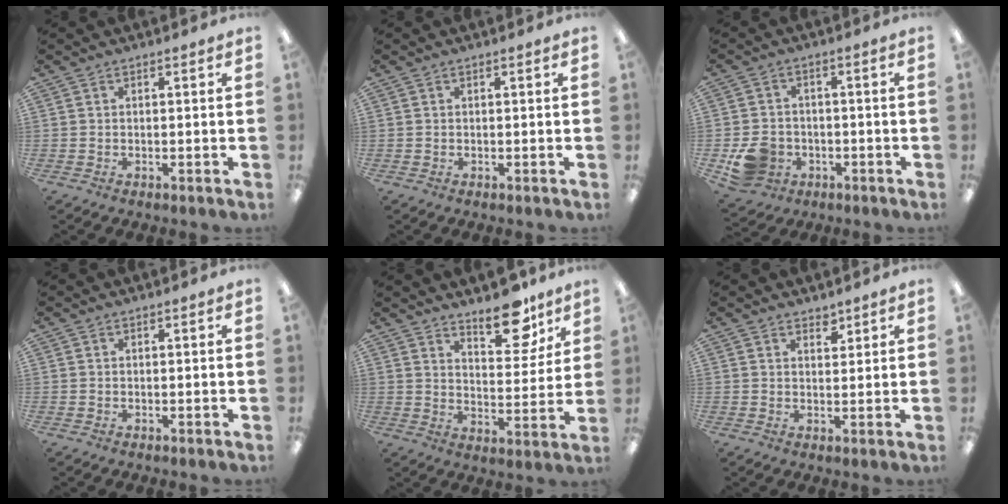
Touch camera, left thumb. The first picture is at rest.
{"total": 0.0}
{"total": 7.7, "force": [-2.9, 6.5, 3.1], "torque": [-0.062, 0.024, -0.048]}
{"total": 0.0}
{"total": 12.6, "force": [9.5, 5.2, 6.4], "torque": [-0.065, -0.067, 0.161]}
{"total": 2.5, "force": [2.2, 1.1, 0.4], "torque": [0.005, -0.015, 0.039]}